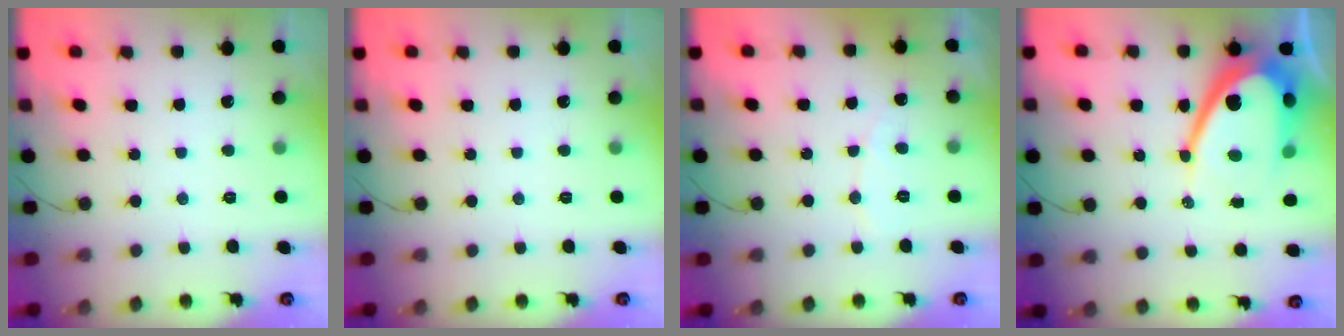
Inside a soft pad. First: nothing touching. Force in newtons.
{"total": 0.0}
{"total": 3.9, "press": 3.9, "slide": 0.2}
{"total": 16.9, "press": 16.8, "slide": 1.5}